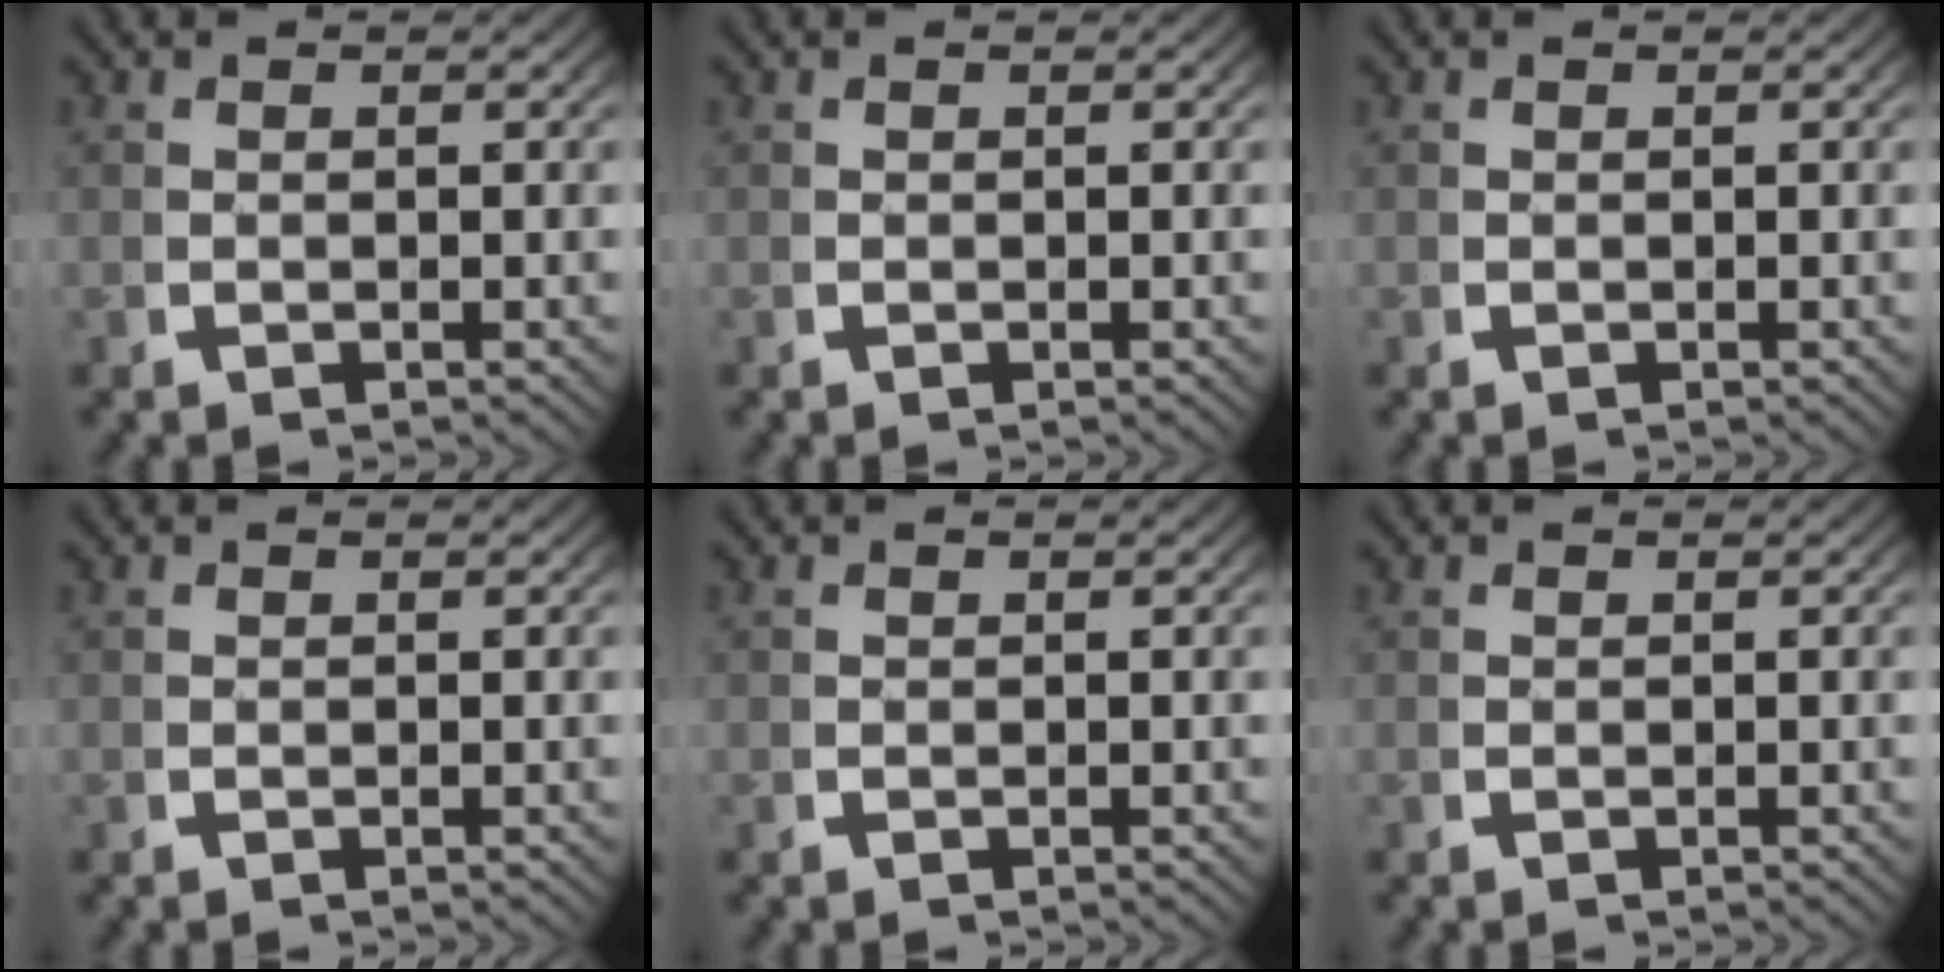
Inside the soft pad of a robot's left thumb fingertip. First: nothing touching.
{"total": 0.0}
{"total": 0.0}
{"total": 0.0}
{"total": 0.0}
{"total": 0.0}